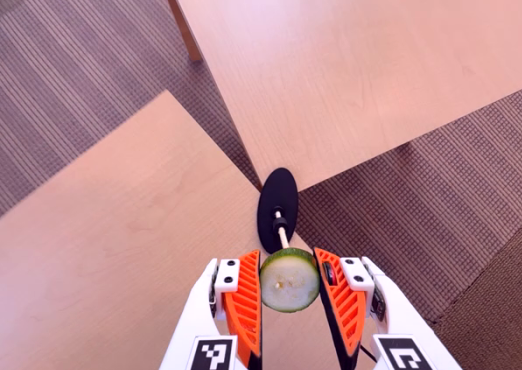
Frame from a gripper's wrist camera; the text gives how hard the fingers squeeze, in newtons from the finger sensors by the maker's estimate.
{"total": 11.5, "left": 12.3, "right": 10.7}